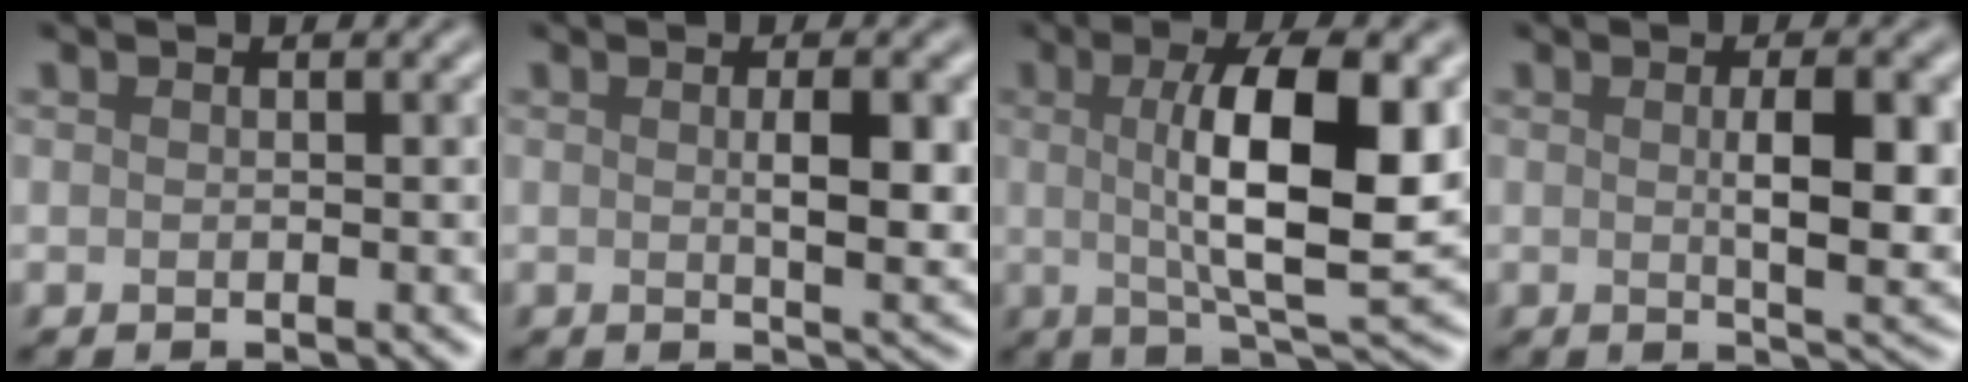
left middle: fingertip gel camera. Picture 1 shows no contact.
{"total": 4.6, "force": [0.4, 1.2, 4.4], "torque": [-0.066, -0.001, 0.010]}
{"total": 10.3, "force": [1.2, 2.8, 9.8], "torque": [-0.146, -0.001, 0.023]}
{"total": 6.3, "force": [0.5, 1.6, 6.1], "torque": [-0.088, -0.002, 0.012]}